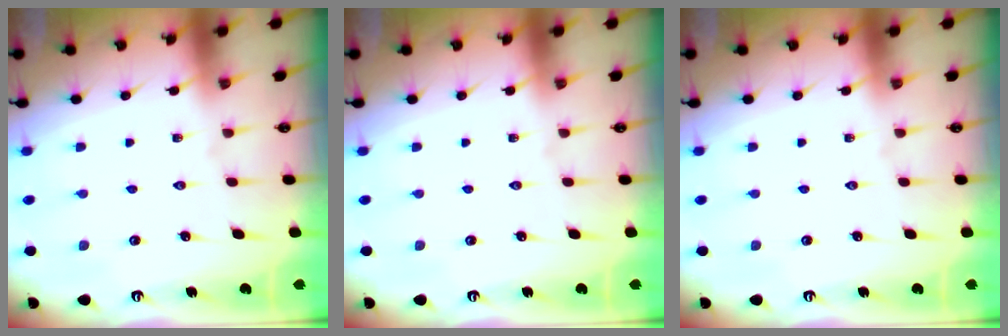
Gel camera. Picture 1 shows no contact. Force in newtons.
{"total": 0.0}
{"total": 0.0}